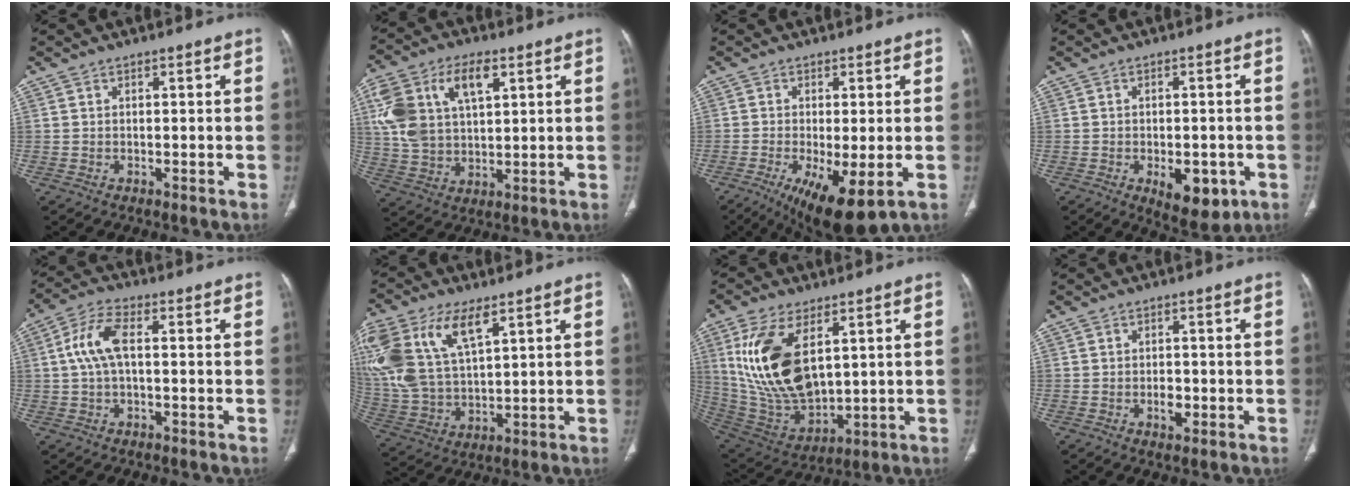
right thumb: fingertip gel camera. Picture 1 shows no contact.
{"total": 15.5, "force": [5.4, 9.0, 11.5], "torque": [-0.222, 0.007, 0.106]}
{"total": 11.3, "force": [-4.1, 3.4, 10.0], "torque": [-0.169, -0.022, -0.056]}
{"total": 8.4, "force": [-2.9, 4.3, 6.6], "torque": [-0.074, 0.000, -0.027]}
{"total": 7.2, "force": [0.5, 3.2, 6.4], "torque": [-0.148, 0.021, 0.006]}
{"total": 21.1, "force": [9.6, 10.9, 15.3], "torque": [-0.359, -0.005, 0.190]}
{"total": 19.6, "force": [5.5, 10.2, 15.8], "torque": [-0.301, -0.028, 0.121]}
{"total": 2.6, "force": [-0.8, 1.5, 1.9], "torque": [-0.029, 0.002, -0.010]}